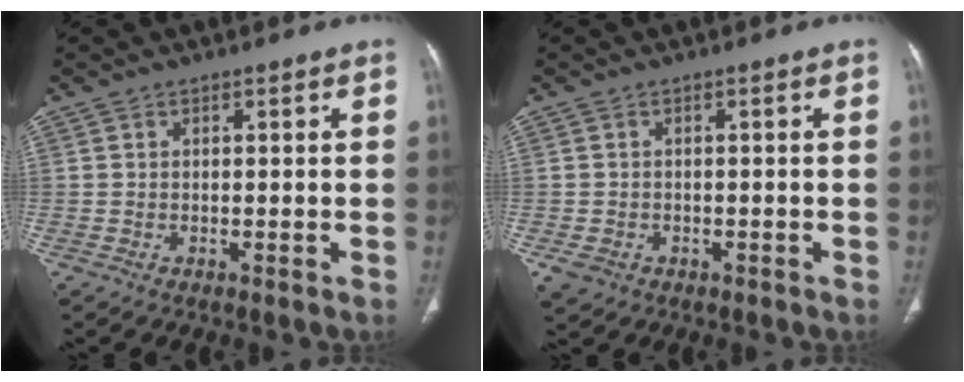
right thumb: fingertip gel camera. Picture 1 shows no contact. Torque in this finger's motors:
{"motor_torque": [0.19, 0.03, -0.16, -0.06, 0.05]}